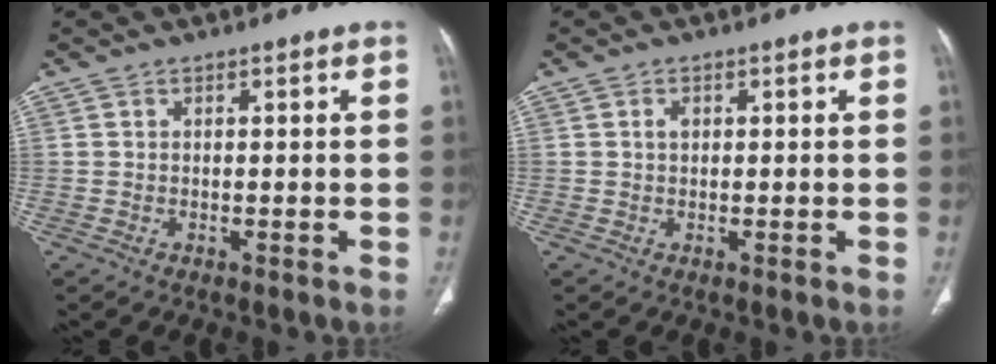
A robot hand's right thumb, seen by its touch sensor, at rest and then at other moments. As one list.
[{"total": 1.2, "force": [0.3, 0.8, 0.8], "torque": [-0.013, 0.002, 0.005]}]